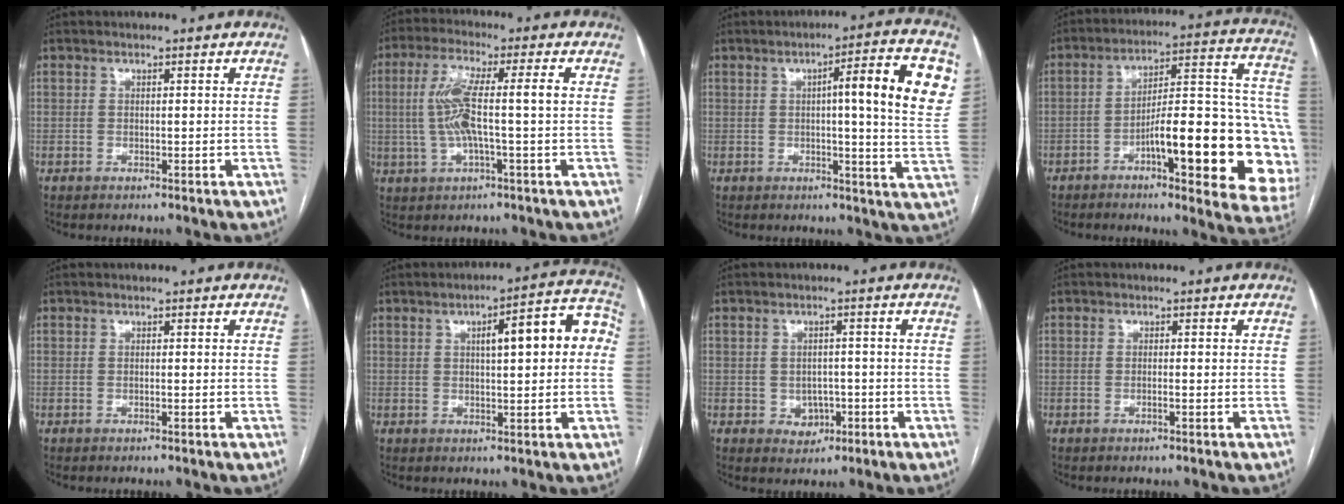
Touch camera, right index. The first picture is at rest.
{"total": 8.9, "force": [0.2, 0.9, 8.8], "torque": [-0.181, 0.019, 0.002]}
{"total": 13.4, "force": [3.6, 0.7, 12.9], "torque": [-0.165, 0.011, 0.039]}
{"total": 24.2, "force": [-6.9, 4.4, 22.8], "torque": [-0.224, 0.025, -0.084]}
{"total": 0.0}
{"total": 10.4, "force": [1.6, 2.3, 10.0], "torque": [-0.130, 0.036, 0.019]}
{"total": 3.3, "force": [-1.0, 2.8, 1.5], "torque": [-0.011, 0.005, -0.005]}
{"total": 0.6, "force": [-0.3, -0.1, 0.6], "torque": [-0.012, 0.000, -0.004]}